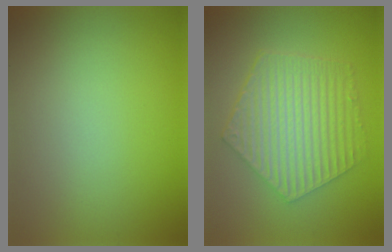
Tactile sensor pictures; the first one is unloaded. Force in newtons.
{"total": 6.5, "press": 4.7, "slide": 4.5}